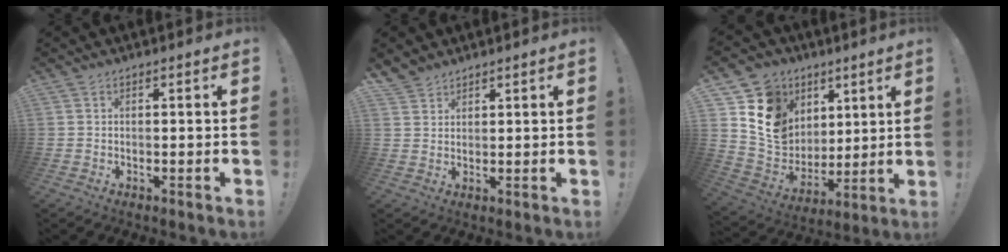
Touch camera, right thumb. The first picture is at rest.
{"total": 3.2, "force": [2.8, 1.5, 0.3], "torque": [-0.001, -0.022, 0.053]}
{"total": 15.2, "force": [6.9, 12.7, 4.6], "torque": [-0.083, -0.037, 0.153]}